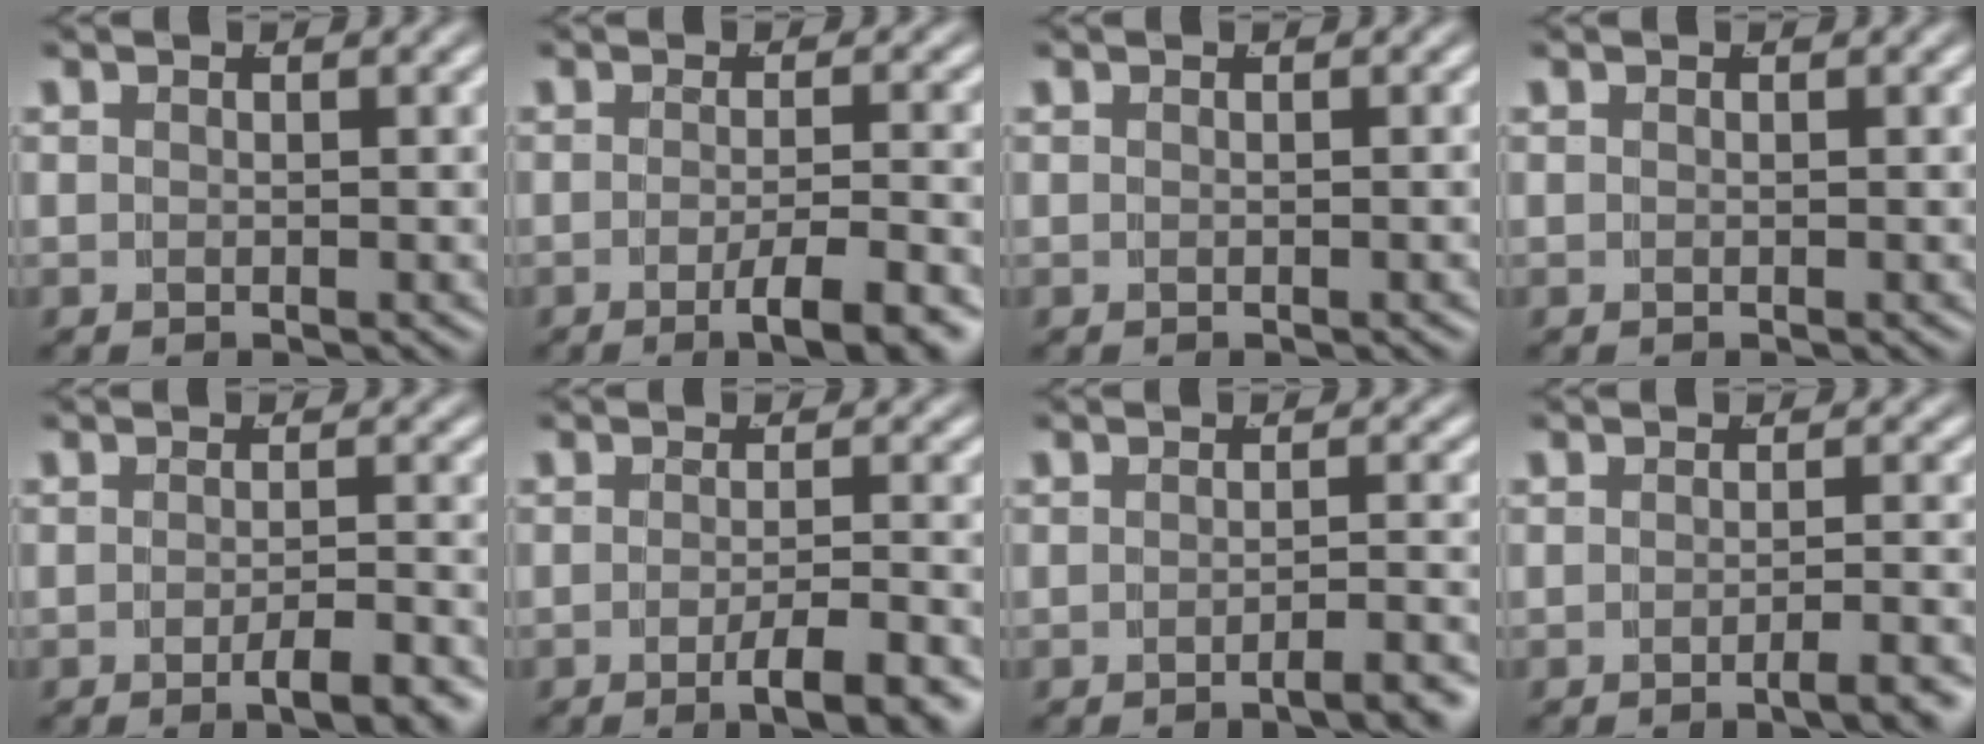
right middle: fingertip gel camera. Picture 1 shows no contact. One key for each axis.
{"total": 4.7, "fx": -3.1, "fy": 0.4, "fz": 3.5, "tx": -0.046, "ty": -0.009, "tz": -0.047}
{"total": 0.0}
{"total": 0.0}
{"total": 3.2, "fx": -2.3, "fy": 0.1, "fz": 2.1, "tx": -0.025, "ty": 0.000, "tz": -0.040}
{"total": 4.3, "fx": -2.9, "fy": 0.3, "fz": 3.1, "tx": -0.041, "ty": -0.006, "tz": -0.046}
{"total": 2.6, "fx": -2.2, "fy": 0.0, "fz": 1.4, "tx": -0.013, "ty": 0.006, "tz": -0.040}
{"total": 2.5, "fx": -1.9, "fy": -0.1, "fz": 1.6, "tx": -0.015, "ty": 0.008, "tz": -0.035}